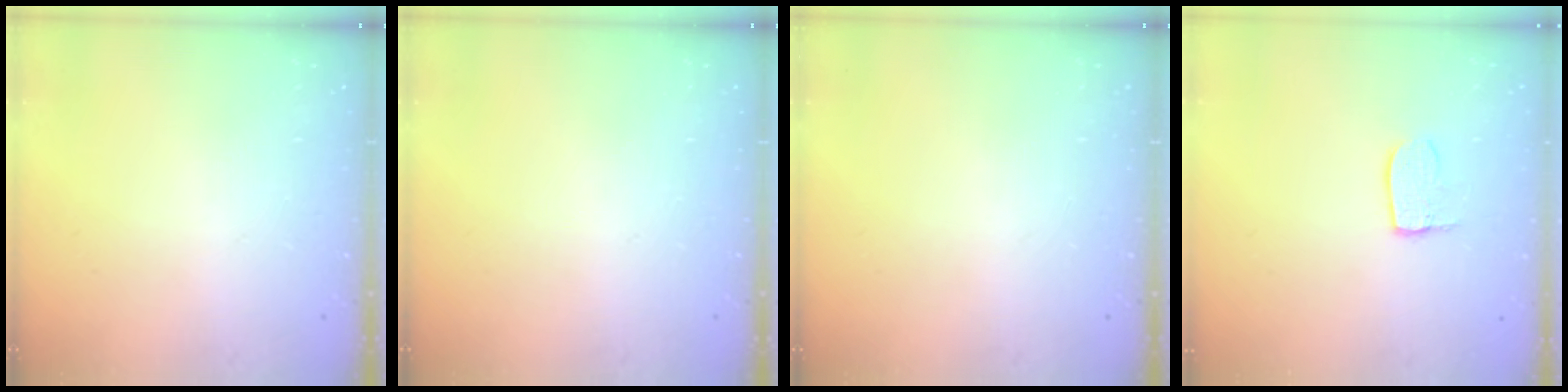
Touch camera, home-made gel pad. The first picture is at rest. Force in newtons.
{"total": 0.0}
{"total": 0.0}
{"total": 5.9, "press": 5.9, "slide": 0.2}